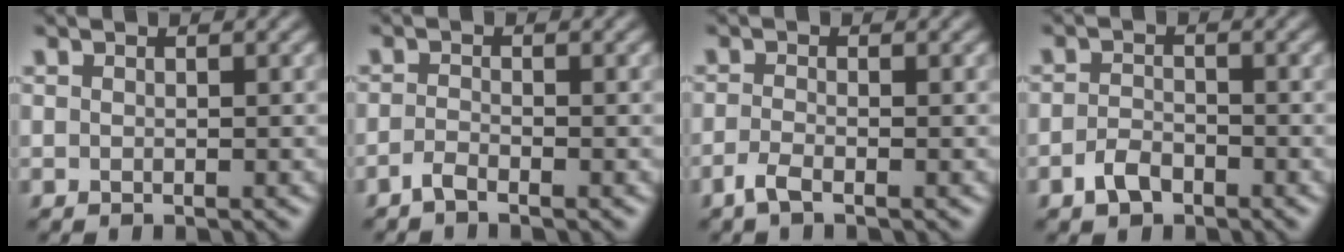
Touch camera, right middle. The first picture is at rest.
{"total": 1.2, "force": [-0.9, 0.2, 0.7], "torque": [-0.018, 0.001, -0.023]}
{"total": 1.7, "force": [-1.1, 0.4, 1.2], "torque": [-0.030, -0.005, -0.028]}
{"total": 2.2, "force": [-1.4, 1.2, 1.1], "torque": [-0.022, 0.004, -0.029]}